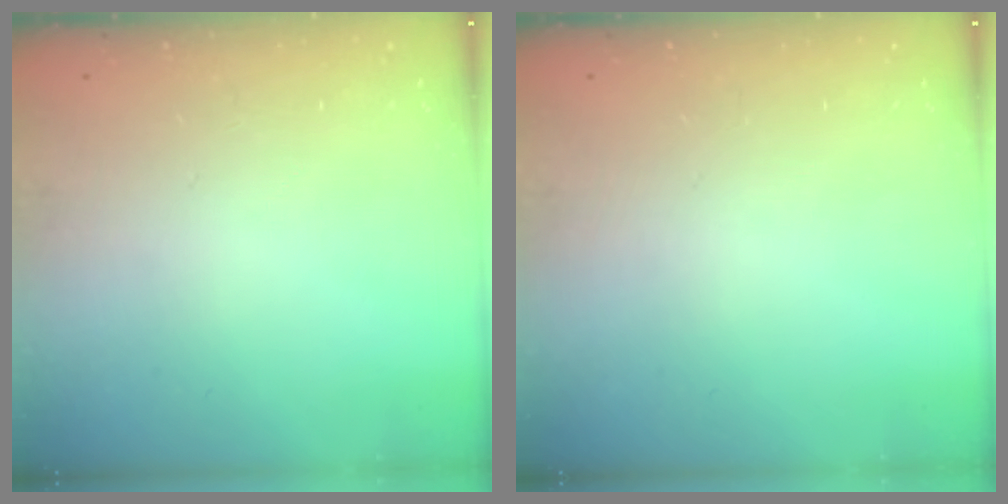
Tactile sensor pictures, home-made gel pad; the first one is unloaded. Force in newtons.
{"total": 0.0}